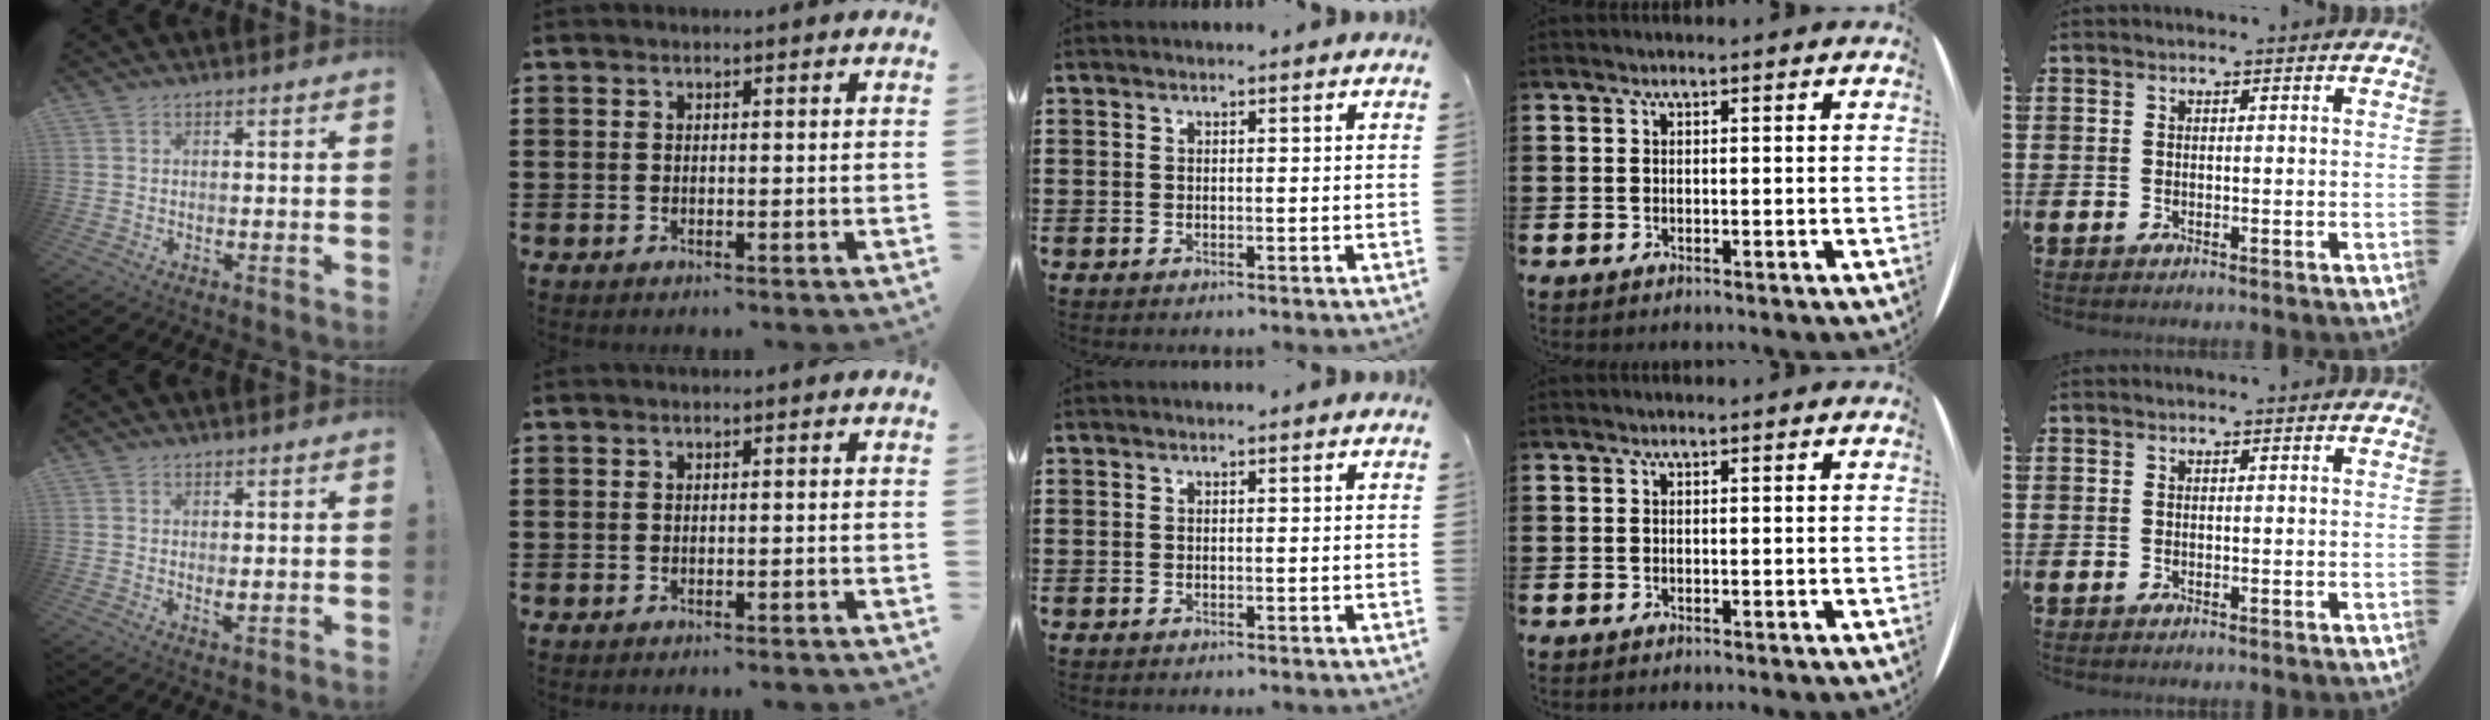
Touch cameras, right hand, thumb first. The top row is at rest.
{"thumb": {"total": 1.6, "force": [0.5, 0.8, 1.2], "torque": [-0.015, -0.004, 0.009]}, "index": {"total": 0.5, "force": [-0.5, 0.0, 0.1], "torque": [-0.003, -0.002, -0.010]}}